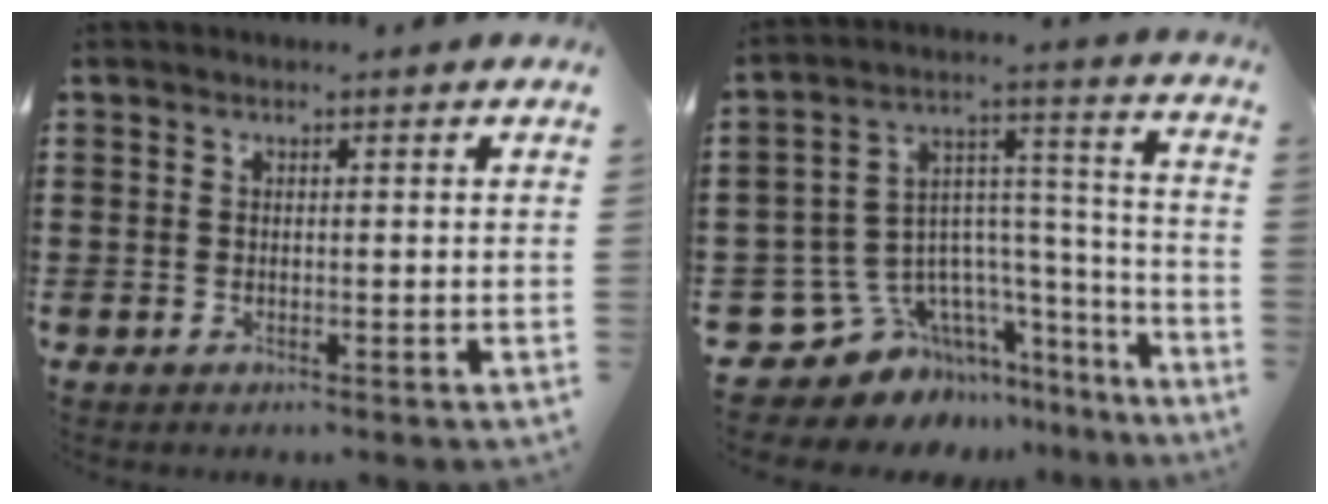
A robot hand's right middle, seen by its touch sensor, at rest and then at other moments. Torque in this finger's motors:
{"motor_torque": [0.00, -0.07, 0.07, -0.02]}